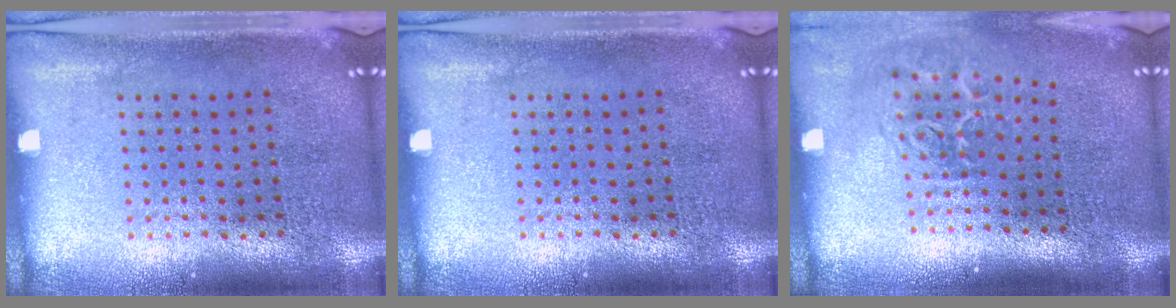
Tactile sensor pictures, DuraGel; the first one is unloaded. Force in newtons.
{"total": 0.0}
{"total": 1.9, "press": 1.2, "slide": 1.5}